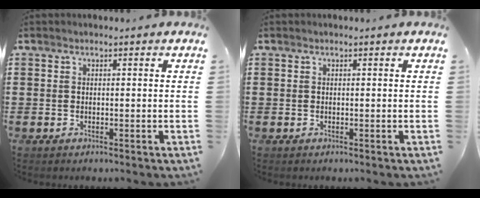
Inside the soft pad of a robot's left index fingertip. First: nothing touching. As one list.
[{"total": 0.0}]